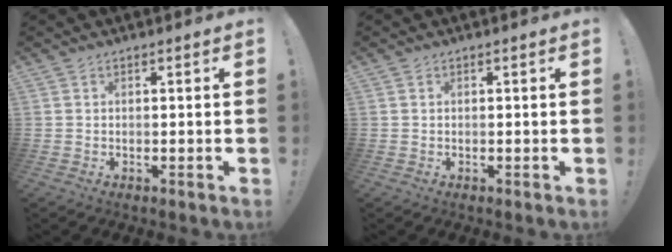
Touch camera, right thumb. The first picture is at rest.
{"total": 0.0}